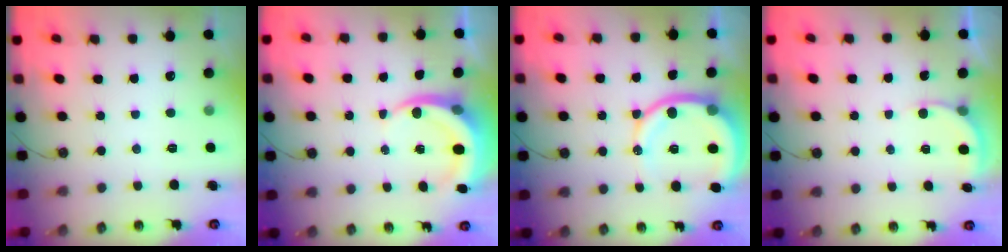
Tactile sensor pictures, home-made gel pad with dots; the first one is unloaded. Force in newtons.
{"total": 6.0, "press": 6.0, "slide": 0.3}
{"total": 12.3, "press": 12.2, "slide": 1.6}
{"total": 2.1, "press": 2.1, "slide": 0.2}